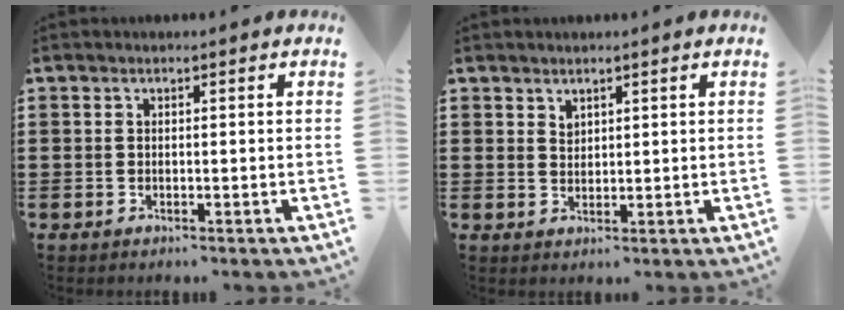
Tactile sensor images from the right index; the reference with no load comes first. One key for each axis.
{"total": 1.6, "fx": 1.4, "fy": 0.7, "fz": 0.1, "tx": -0.004, "ty": 0.002, "tz": 0.027}